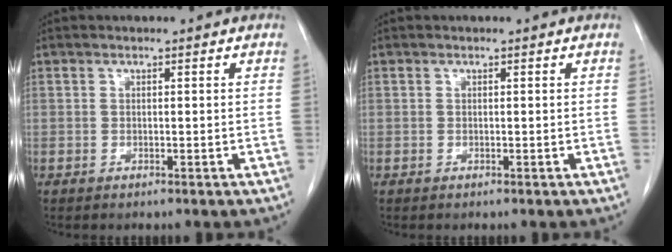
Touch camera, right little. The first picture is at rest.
{"total": 0.0}